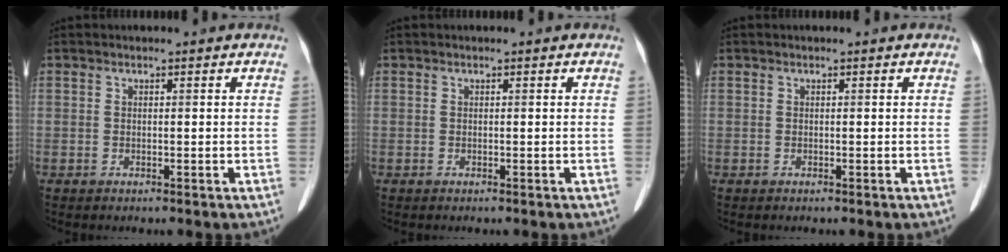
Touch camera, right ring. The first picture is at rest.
{"total": 0.0}
{"total": 0.0}